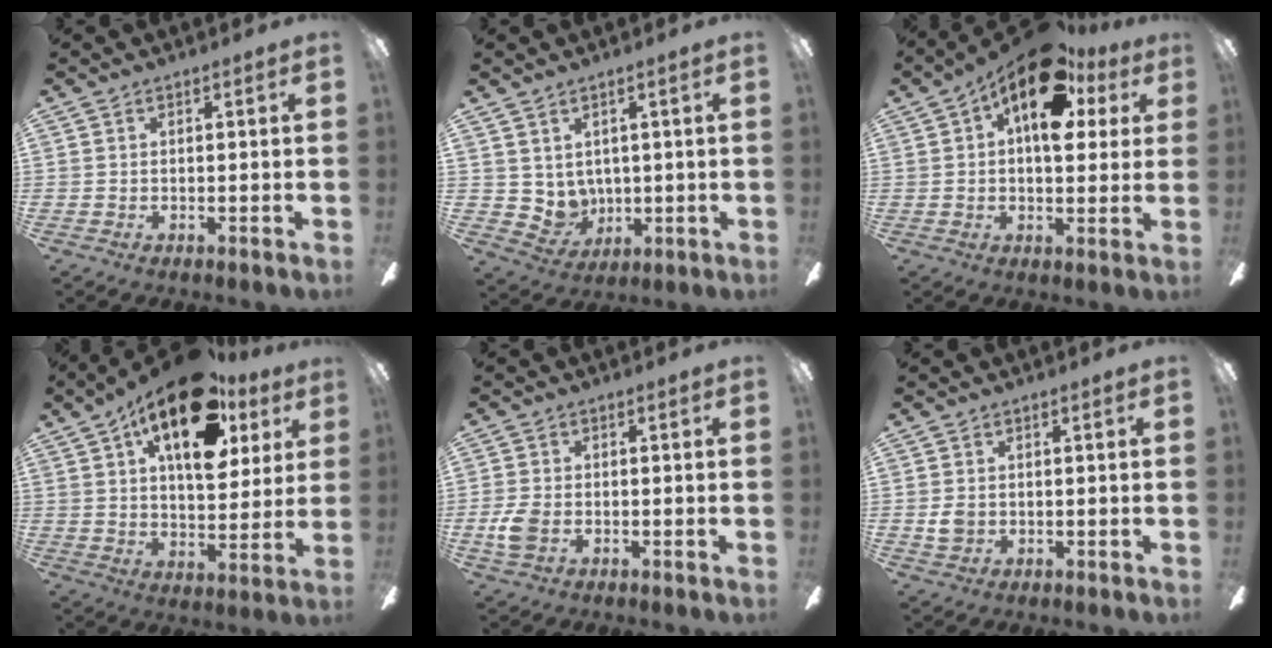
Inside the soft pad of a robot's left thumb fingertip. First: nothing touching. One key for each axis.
{"total": 5.3, "fx": 3.4, "fy": 4.0, "fz": 0.3, "tx": -0.020, "ty": -0.024, "tz": 0.071}
{"total": 17.4, "fx": 8.3, "fy": 8.8, "fz": 12.5, "tx": -0.170, "ty": -0.036, "tz": 0.140}
{"total": 21.1, "fx": 11.1, "fy": 10.0, "fz": 14.9, "tx": -0.221, "ty": -0.041, "tz": 0.183}
{"total": 5.1, "fx": -1.4, "fy": 3.3, "fz": 3.6, "tx": -0.083, "ty": 0.003, "tz": -0.029}
{"total": 2.5, "fx": -0.1, "fy": 2.0, "fz": 1.5, "tx": -0.020, "ty": 0.003, "tz": -0.003}